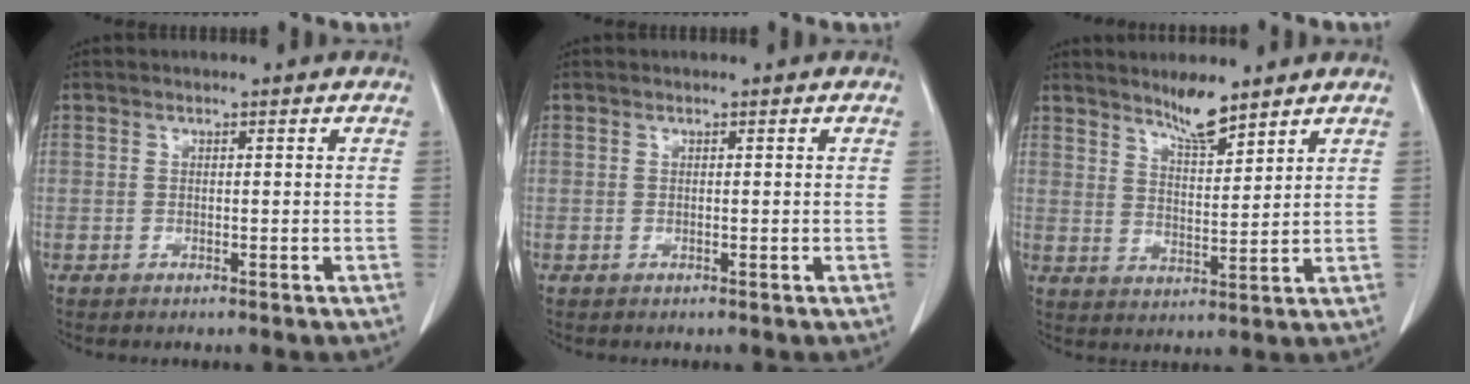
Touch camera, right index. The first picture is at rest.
{"total": 0.0}
{"total": 5.4, "force": [4.7, 0.5, 2.7], "torque": [-0.051, -0.007, 0.086]}